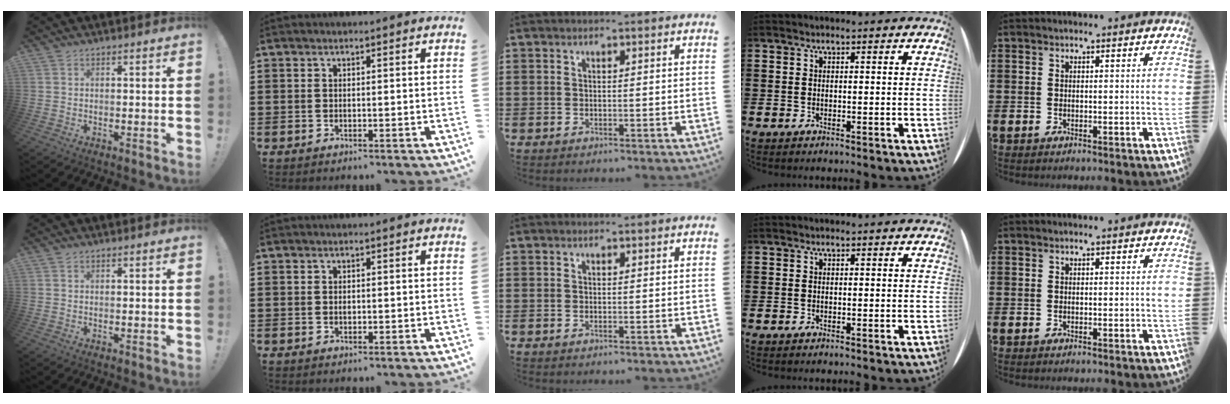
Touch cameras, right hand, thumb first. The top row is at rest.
{"index": {"total": 0.5, "force": [-0.1, 0.2, 0.5], "torque": [-0.010, -0.002, -0.001]}}